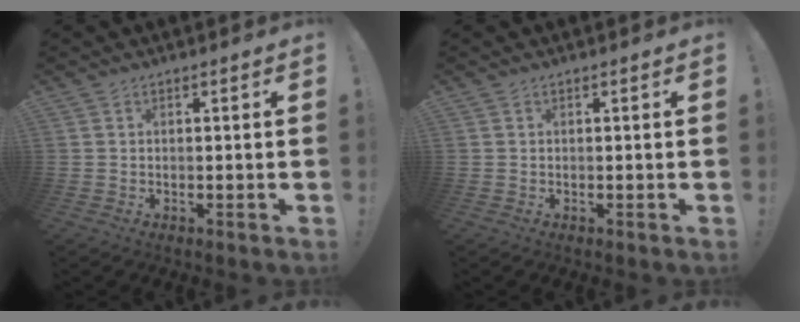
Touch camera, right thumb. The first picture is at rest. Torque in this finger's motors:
{"motor_torque": [-0.01, 0.01, -0.15, 0.11, 0.05]}